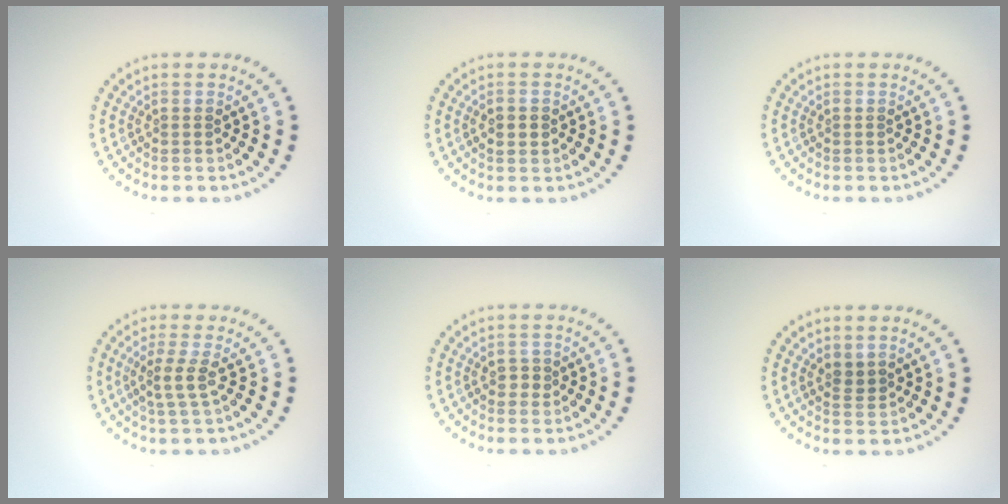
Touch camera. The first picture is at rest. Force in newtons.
{"total": 1.4, "press": 1.4, "slide": 0.1}
{"total": 0.0}
{"total": 2.2, "press": 1.7, "slide": 1.4}
{"total": 1.2, "press": 1.1, "slide": 0.4}
{"total": 1.2, "press": 0.9, "slide": 0.8}